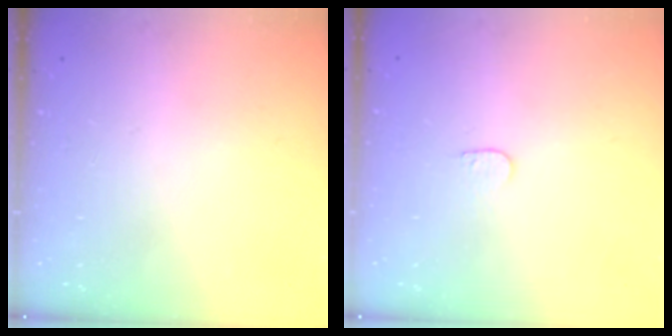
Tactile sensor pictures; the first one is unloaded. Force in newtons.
{"total": 3.4, "press": 3.3, "slide": 0.3}